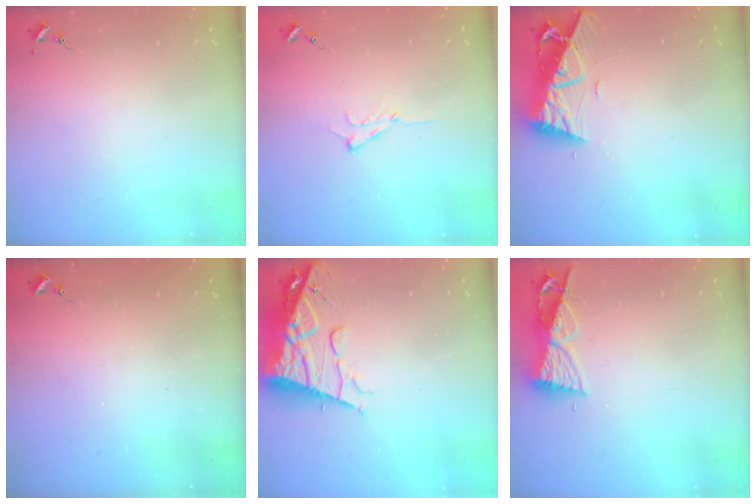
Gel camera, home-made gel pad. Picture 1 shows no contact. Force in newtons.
{"total": 7.4, "press": 7.3, "slide": 0.8}
{"total": 9.3, "press": 9.2, "slide": 1.1}
{"total": 0.0}
{"total": 15.2, "press": 15.1, "slide": 1.8}
{"total": 8.7, "press": 8.6, "slide": 1.0}